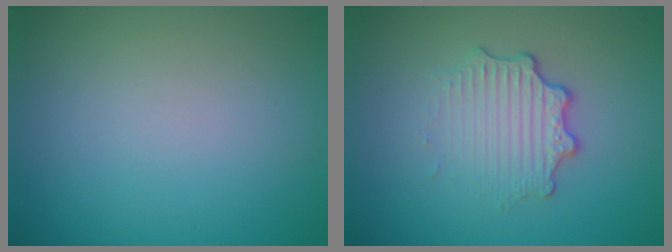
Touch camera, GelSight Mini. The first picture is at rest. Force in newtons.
{"total": 3.5, "press": 2.5, "slide": 2.4}